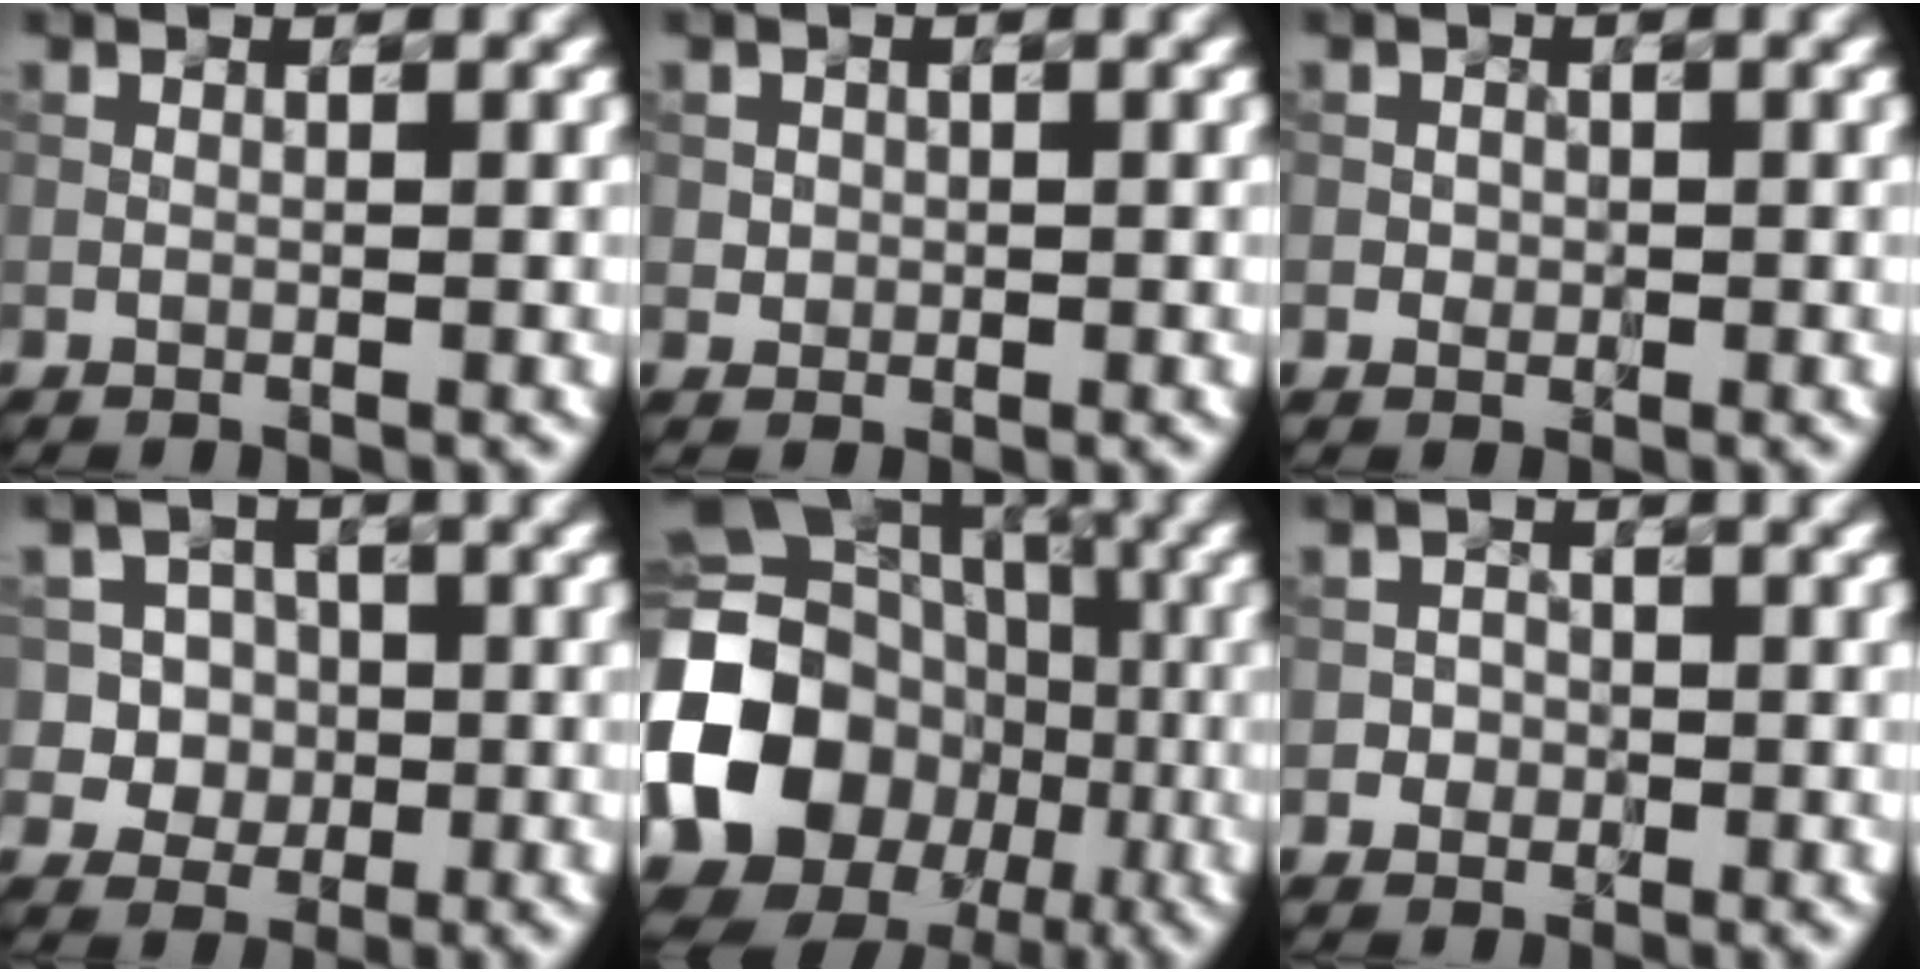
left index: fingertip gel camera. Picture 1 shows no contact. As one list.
[{"total": 1.1, "force": [0.1, 1.1, 0.2], "torque": [0.004, -0.003, 0.006]}, {"total": 0.9, "force": [-0.1, 0.9, 0.3], "torque": [0.000, -0.003, -0.003]}, {"total": 5.5, "force": [0.2, 5.4, 1.4], "torque": [-0.018, 0.024, -0.005]}, {"total": 18.3, "force": [-4.3, 15.4, 9.0], "torque": [-0.194, -0.003, -0.091]}, {"total": 1.7, "force": [-0.4, 1.7, 0.3], "torque": [0.013, 0.000, -0.015]}]